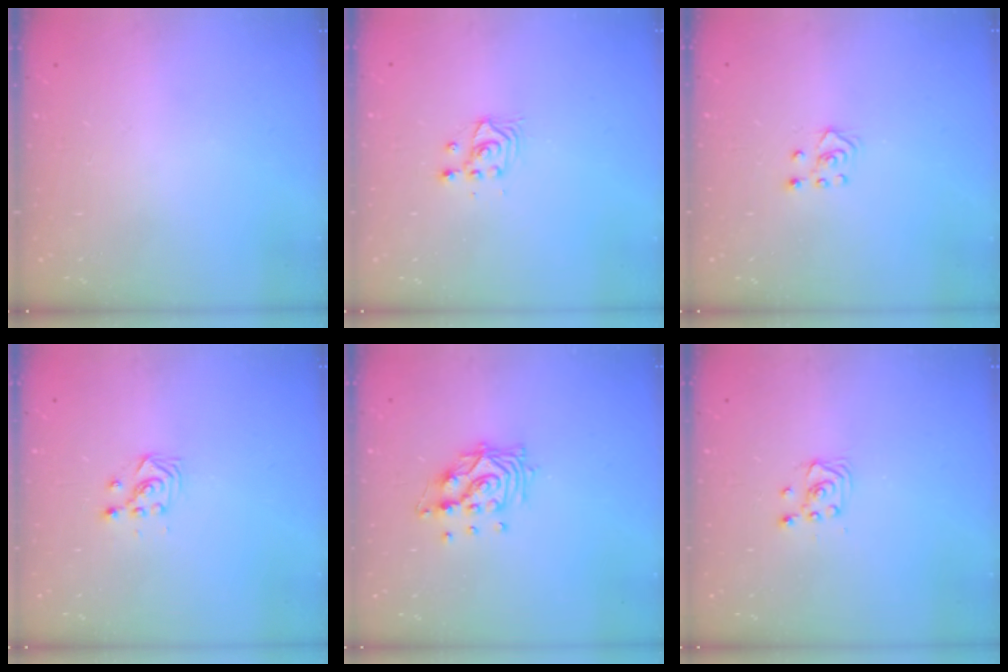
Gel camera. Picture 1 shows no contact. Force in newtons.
{"total": 3.4, "press": 3.4, "slide": 0.4}
{"total": 3.6, "press": 3.6, "slide": 0.6}
{"total": 2.7, "press": 2.7, "slide": 0.3}
{"total": 10.8, "press": 10.8, "slide": 0.7}
{"total": 2.9, "press": 2.9, "slide": 0.4}